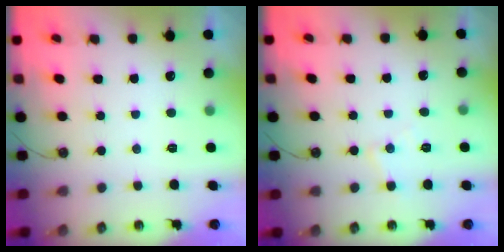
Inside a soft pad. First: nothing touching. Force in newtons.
{"total": 6.4, "press": 6.4, "slide": 0.5}